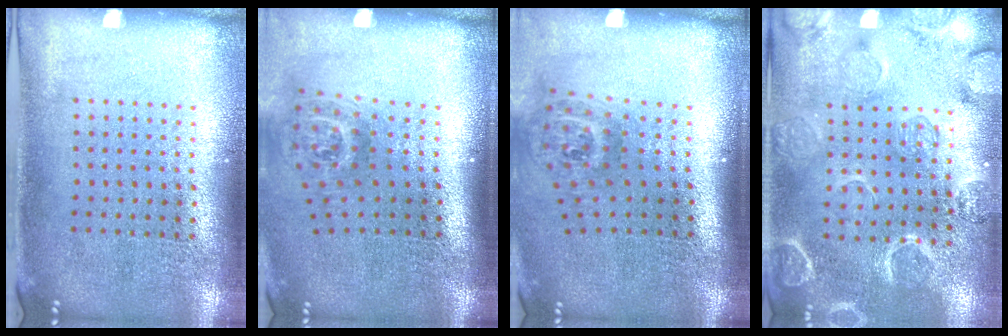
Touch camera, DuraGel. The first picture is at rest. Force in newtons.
{"total": 1.8, "press": 1.2, "slide": 1.4}
{"total": 1.8, "press": 1.2, "slide": 1.3}
{"total": 2.5, "press": 2.5, "slide": 0.3}